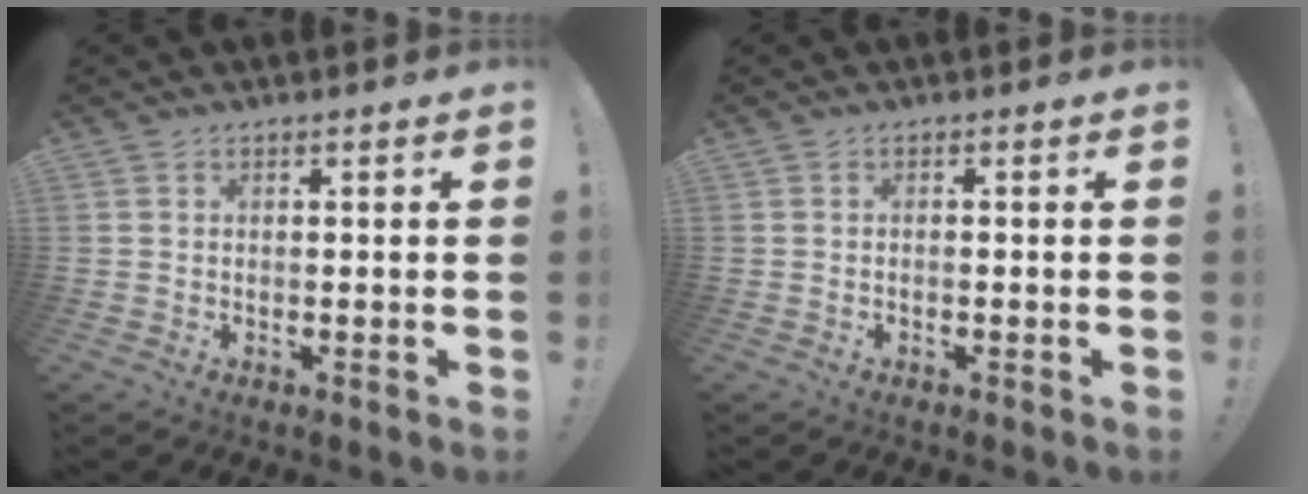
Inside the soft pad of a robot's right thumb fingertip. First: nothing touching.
{"total": 1.4, "force": [-1.2, -0.1, 0.7], "torque": [-0.019, 0.003, -0.019]}